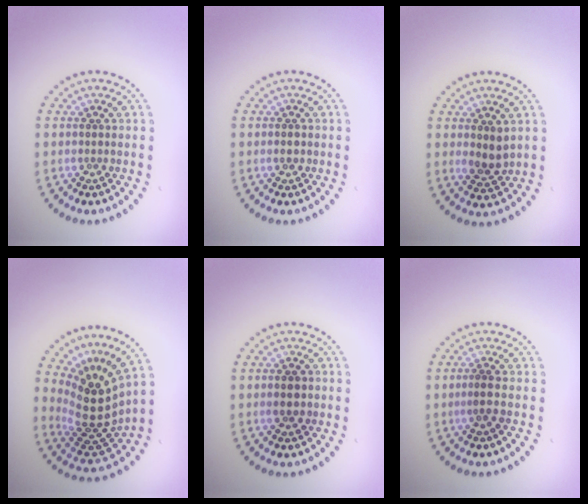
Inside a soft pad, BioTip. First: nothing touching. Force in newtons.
{"total": 1.1, "press": 1.1, "slide": 0.1}
{"total": 2.3, "press": 2.1, "slide": 0.9}
{"total": 4.9, "press": 3.6, "slide": 3.4}
{"total": 1.4, "press": 1.4, "slide": 0.0}
{"total": 1.2, "press": 1.0, "slide": 0.6}